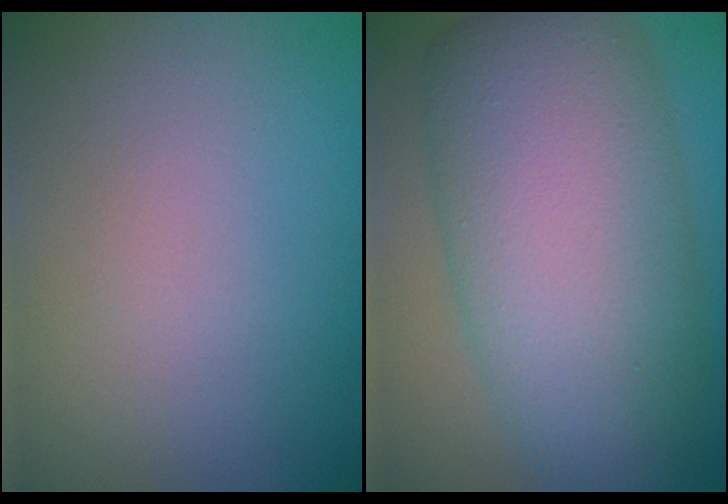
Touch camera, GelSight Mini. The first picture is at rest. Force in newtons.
{"total": 11.4, "press": 11.4, "slide": 0.2}